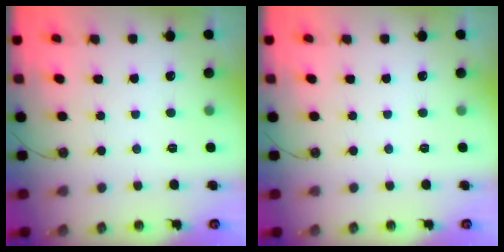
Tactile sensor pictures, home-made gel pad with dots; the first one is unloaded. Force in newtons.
{"total": 0.0}